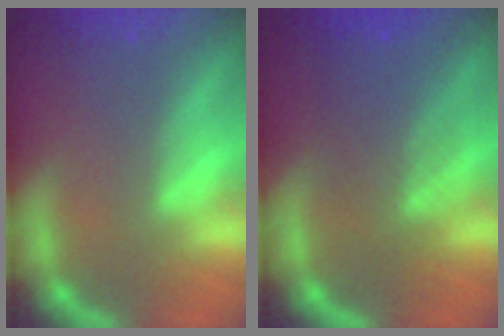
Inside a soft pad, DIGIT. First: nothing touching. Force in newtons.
{"total": 6.1}